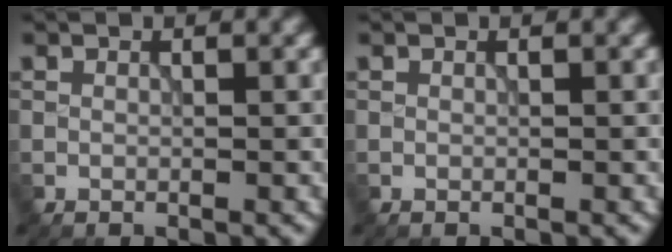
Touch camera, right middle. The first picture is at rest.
{"total": 0.0}